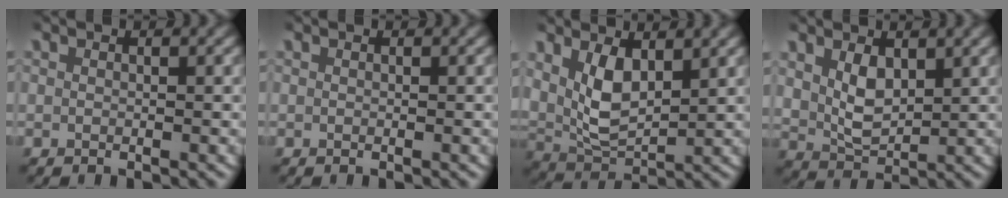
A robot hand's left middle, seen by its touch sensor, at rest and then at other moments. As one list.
[{"total": 0.0}, {"total": 5.2, "force": [2.3, 3.3, 3.3], "torque": [-0.080, -0.011, 0.046]}, {"total": 3.3, "force": [1.8, 2.0, 2.0], "torque": [-0.045, -0.019, 0.043]}]